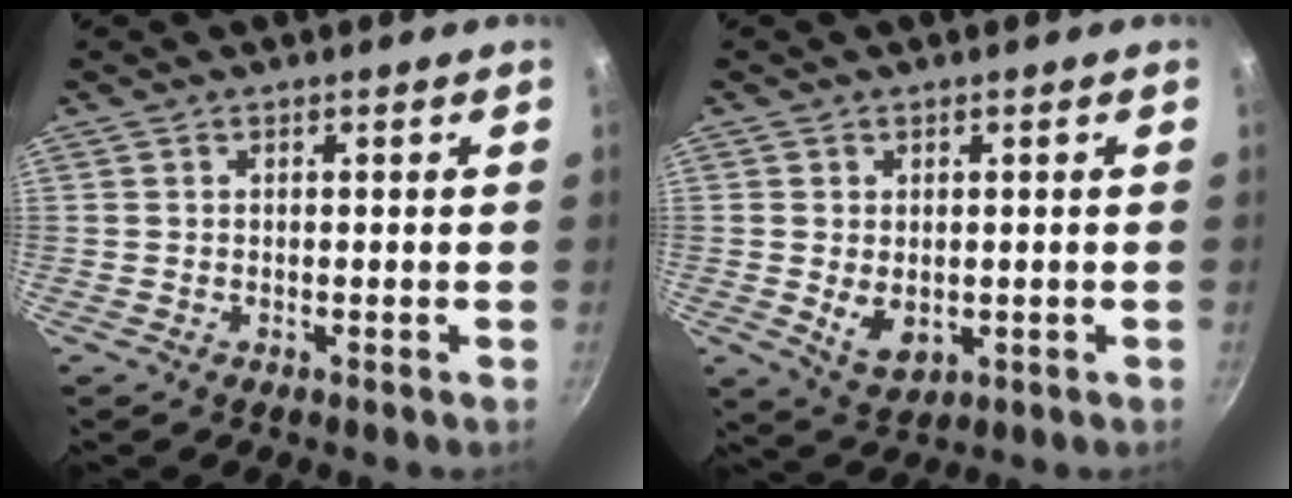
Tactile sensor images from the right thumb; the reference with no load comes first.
{"total": 5.4, "force": [-0.2, 3.8, 3.9], "torque": [-0.059, -0.013, 0.009]}